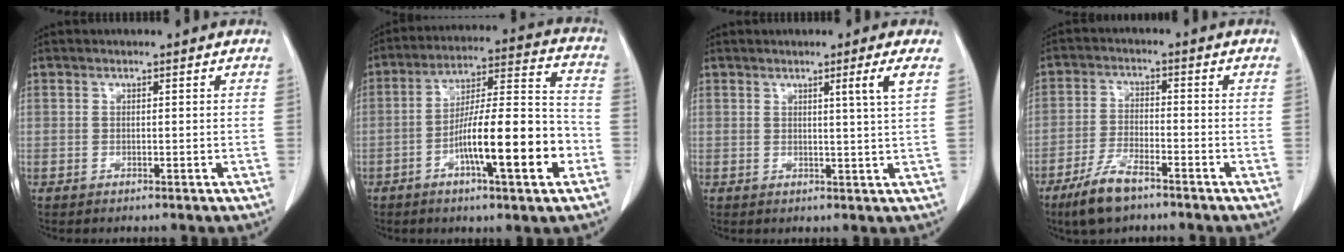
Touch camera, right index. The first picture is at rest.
{"total": 15.7, "force": [-5.6, 1.8, 14.6], "torque": [-0.243, 0.008, -0.089]}
{"total": 3.3, "force": [1.4, -1.2, 2.7], "torque": [-0.043, -0.012, 0.024]}
{"total": 7.2, "force": [-5.3, 1.9, 4.6], "torque": [-0.099, -0.010, -0.098]}